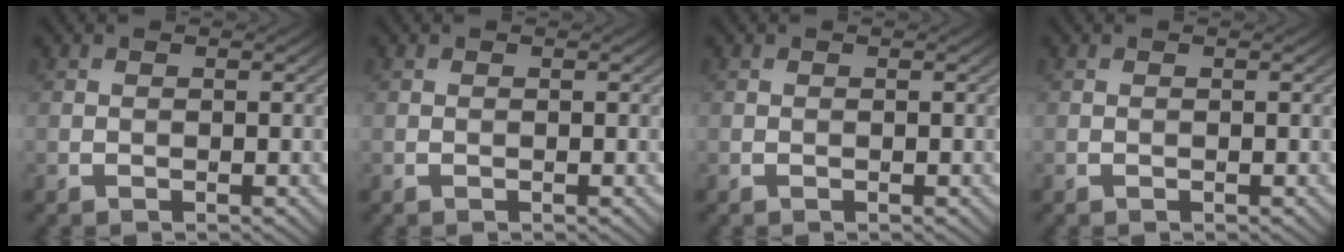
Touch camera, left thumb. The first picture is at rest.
{"total": 0.0}
{"total": 0.0}
{"total": 0.0}